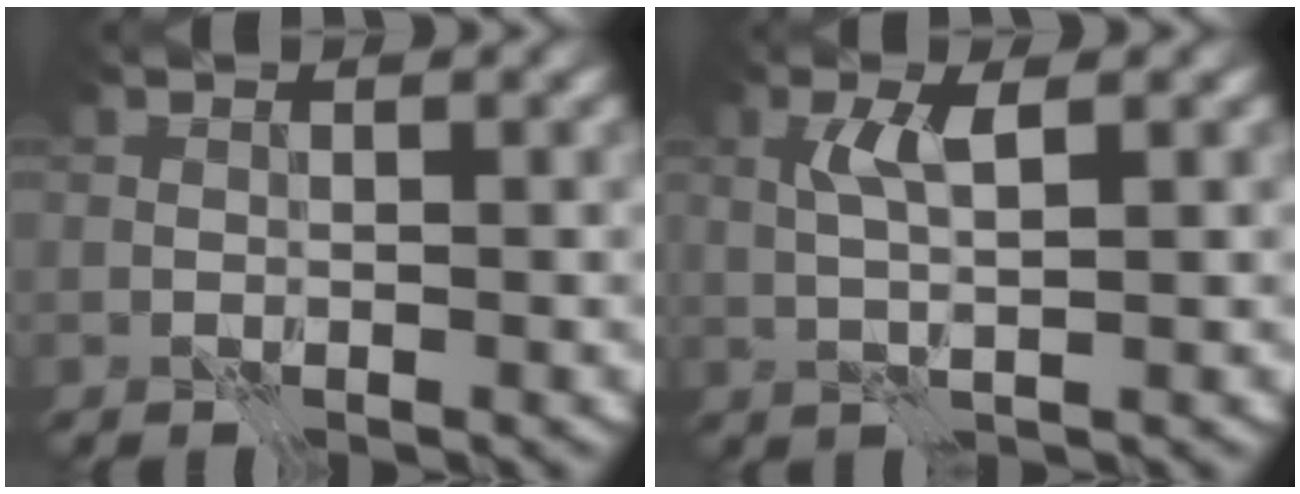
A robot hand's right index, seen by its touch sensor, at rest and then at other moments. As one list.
[{"total": 2.4, "force": [1.2, -0.3, 2.1], "torque": [-0.042, 0.006, 0.023]}]